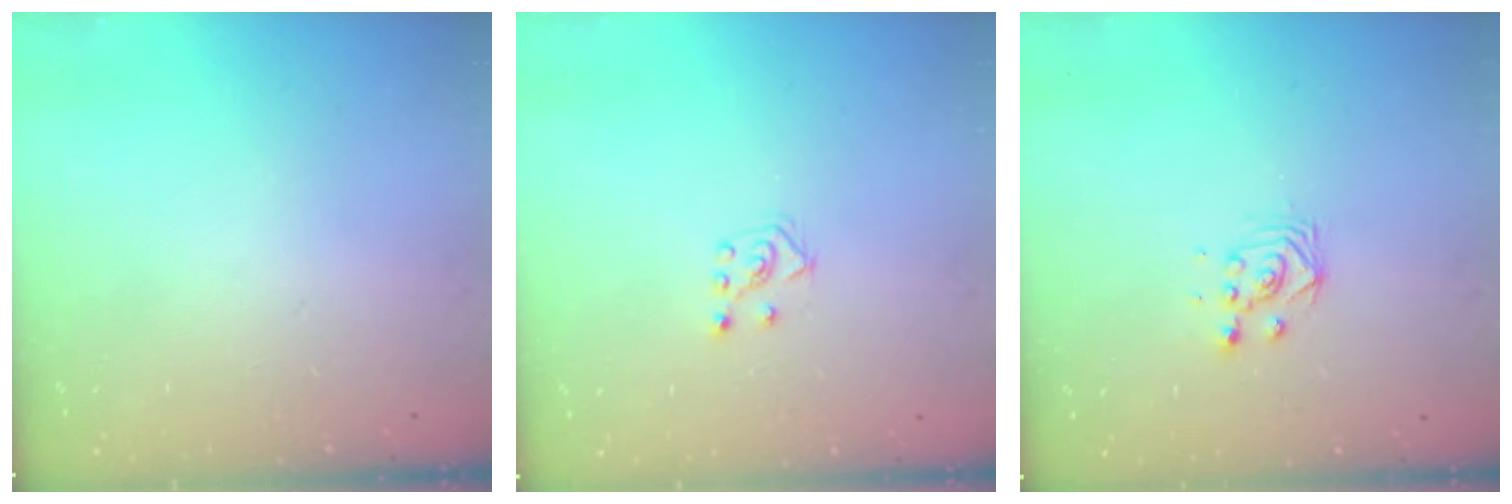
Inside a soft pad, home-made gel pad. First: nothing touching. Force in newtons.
{"total": 4.6, "press": 4.5, "slide": 0.8}
{"total": 2.8, "press": 2.8, "slide": 0.3}